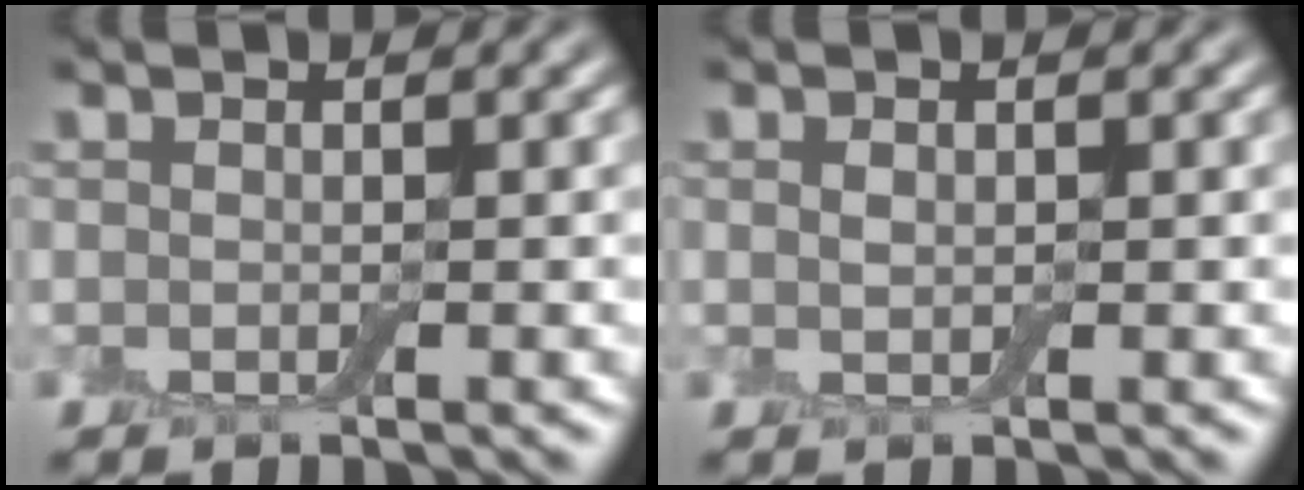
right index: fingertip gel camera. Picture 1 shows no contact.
{"total": 0.6, "force": [0.2, 0.4, 0.5], "torque": [-0.012, 0.001, 0.004]}